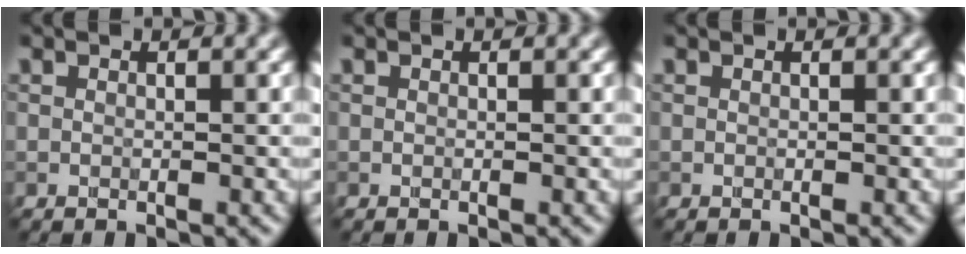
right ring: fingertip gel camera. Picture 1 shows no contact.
{"total": 0.0}
{"total": 0.0}